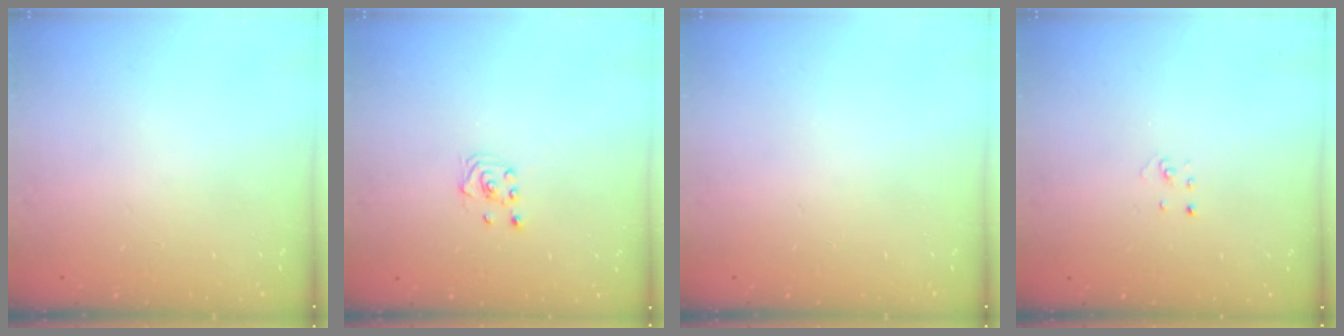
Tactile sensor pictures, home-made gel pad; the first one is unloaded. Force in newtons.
{"total": 1.9, "press": 1.7, "slide": 0.8}
{"total": 0.0}
{"total": 2.1, "press": 2.1, "slide": 0.1}